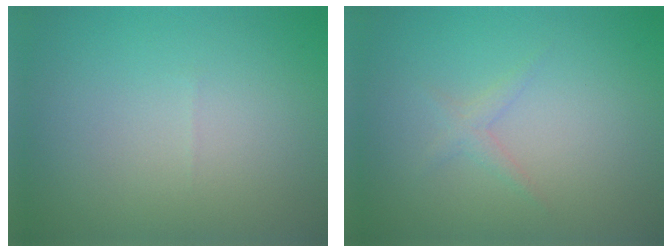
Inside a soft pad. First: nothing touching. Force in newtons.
{"total": 1.0, "press": 1.0, "slide": 0.0}